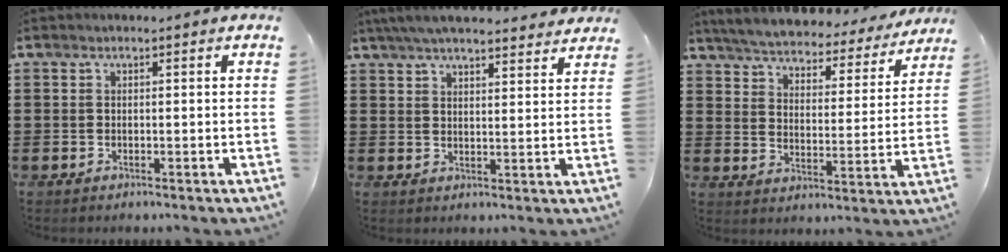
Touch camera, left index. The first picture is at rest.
{"total": 5.6, "force": [5.2, 0.6, 1.9], "torque": [-0.052, -0.012, 0.095]}
{"total": 4.8, "force": [4.7, 0.2, 0.7], "torque": [-0.039, -0.037, 0.077]}